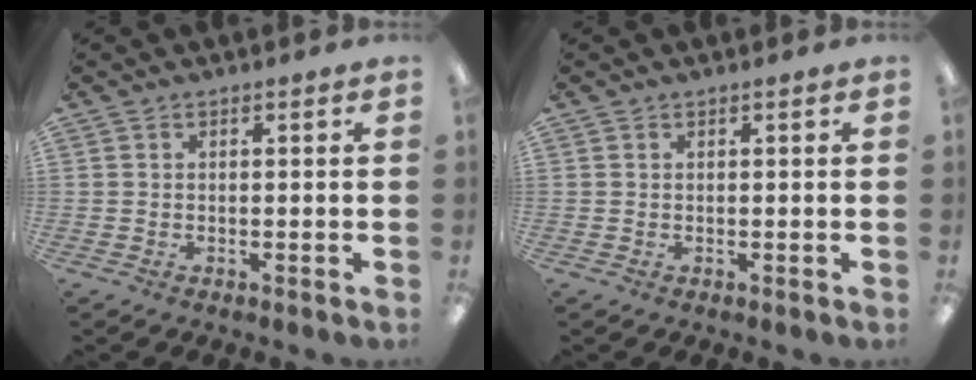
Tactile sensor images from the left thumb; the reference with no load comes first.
{"total": 0.0}